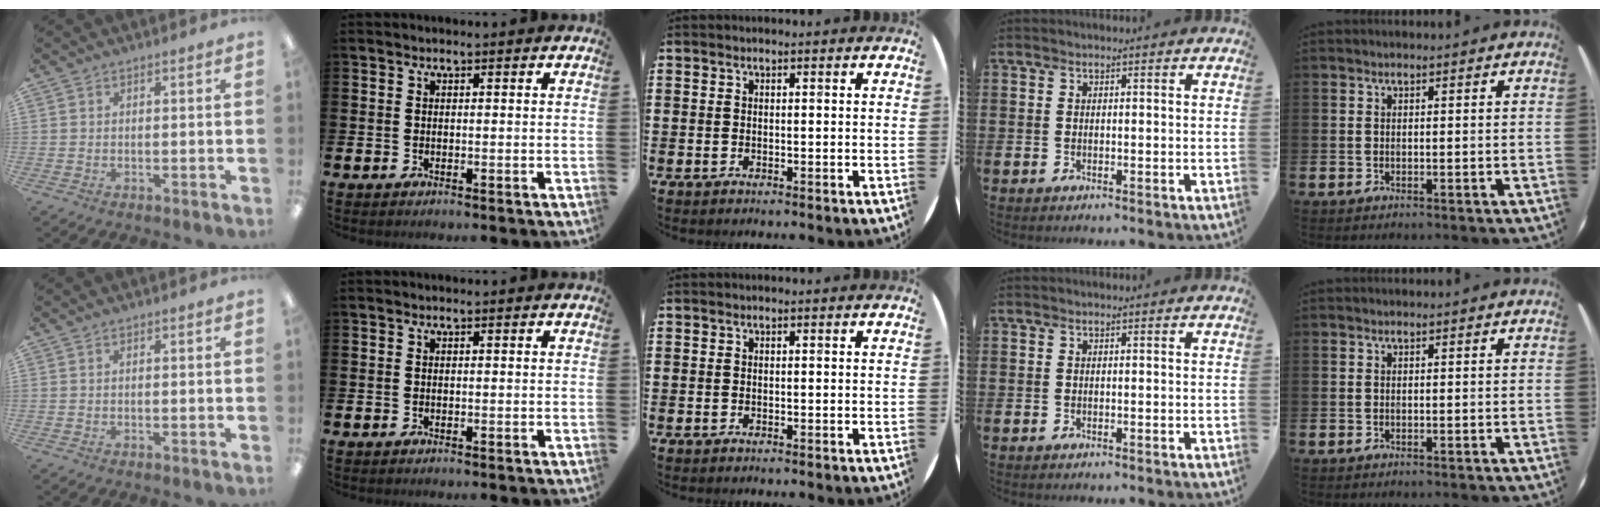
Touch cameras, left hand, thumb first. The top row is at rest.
{}